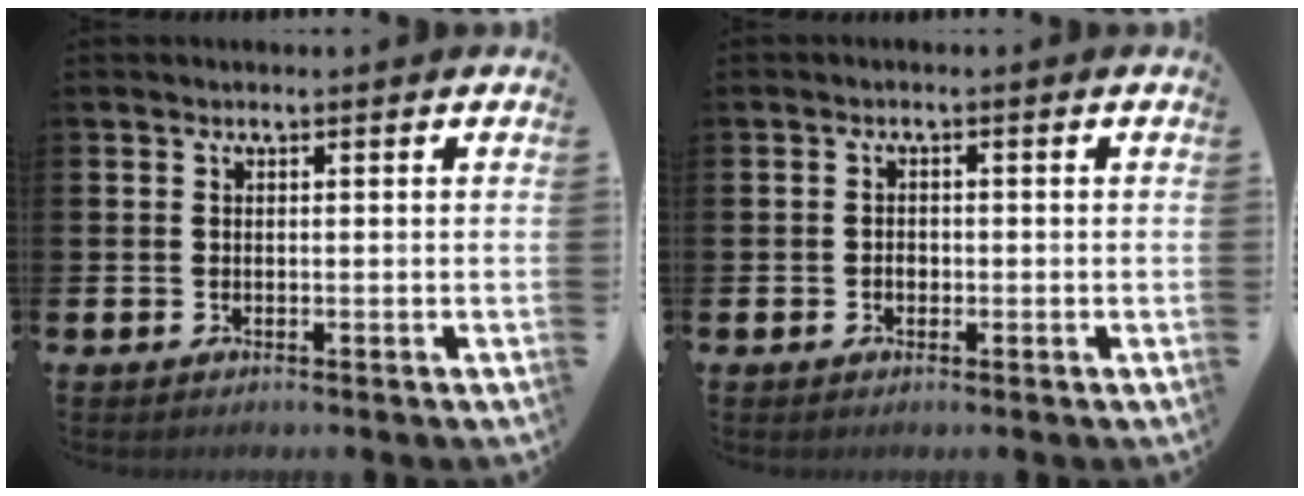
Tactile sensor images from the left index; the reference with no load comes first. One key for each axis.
{"total": 1.3, "fx": -0.4, "fy": 1.0, "fz": 0.7, "tx": -0.012, "ty": 0.003, "tz": -0.010}